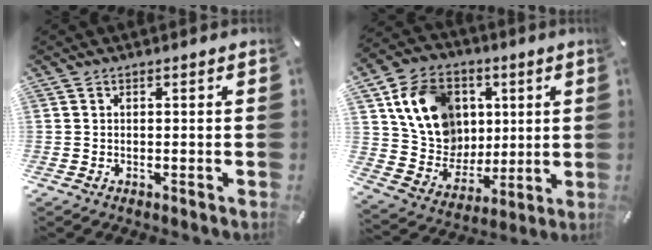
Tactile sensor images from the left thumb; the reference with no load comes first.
{"total": 16.8, "force": [5.0, 14.3, 7.1], "torque": [-0.109, -0.007, 0.105]}